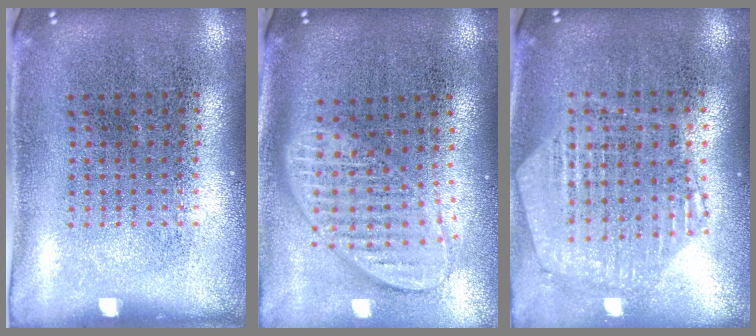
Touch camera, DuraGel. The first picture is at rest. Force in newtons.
{"total": 1.9, "press": 1.5, "slide": 1.1}
{"total": 1.1, "press": 1.1, "slide": 0.2}